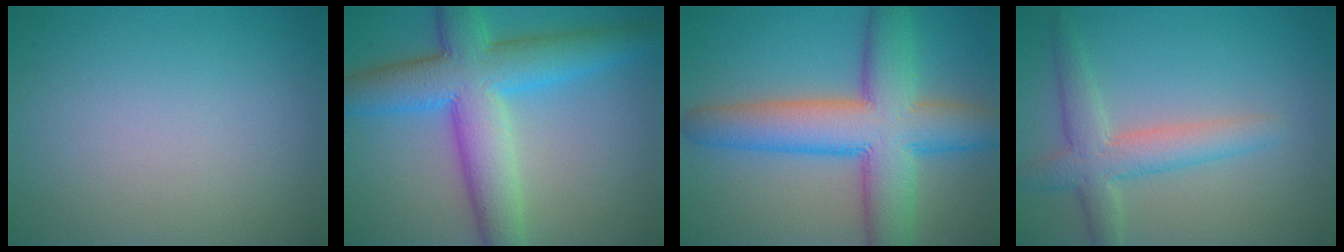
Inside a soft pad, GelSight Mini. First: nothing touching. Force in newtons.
{"total": 9.6, "press": 9.6, "slide": 0.2}
{"total": 10.5, "press": 10.5, "slide": 0.4}
{"total": 4.2, "press": 4.2, "slide": 0.0}